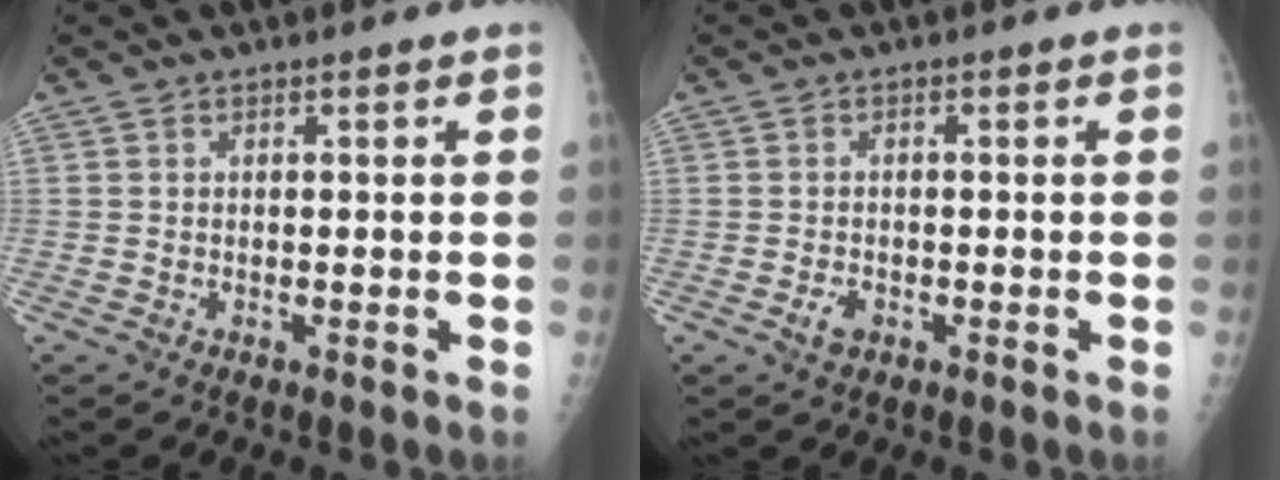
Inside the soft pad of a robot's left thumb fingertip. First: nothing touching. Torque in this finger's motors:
{"motor_torque": [-0.32, 0.20, 0.07, 0.05, 0.00]}